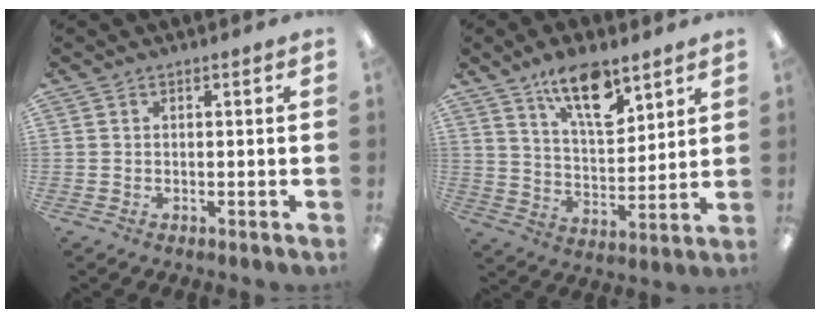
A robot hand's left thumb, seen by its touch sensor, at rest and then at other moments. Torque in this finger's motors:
{"motor_torque": [1.66, 1.47, 1.18, -1.19, 0.13]}